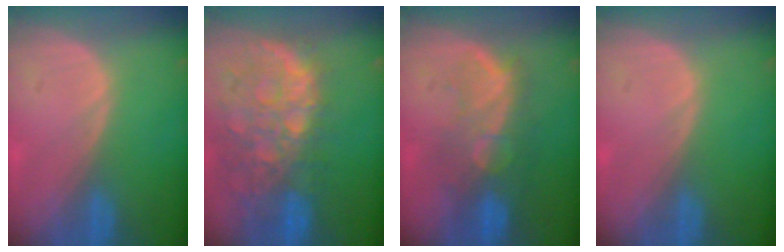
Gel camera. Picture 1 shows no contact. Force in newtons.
{"total": 12.8, "press": 10.5, "slide": 7.3}
{"total": 10.0, "press": 8.6, "slide": 5.1}
{"total": 0.0}